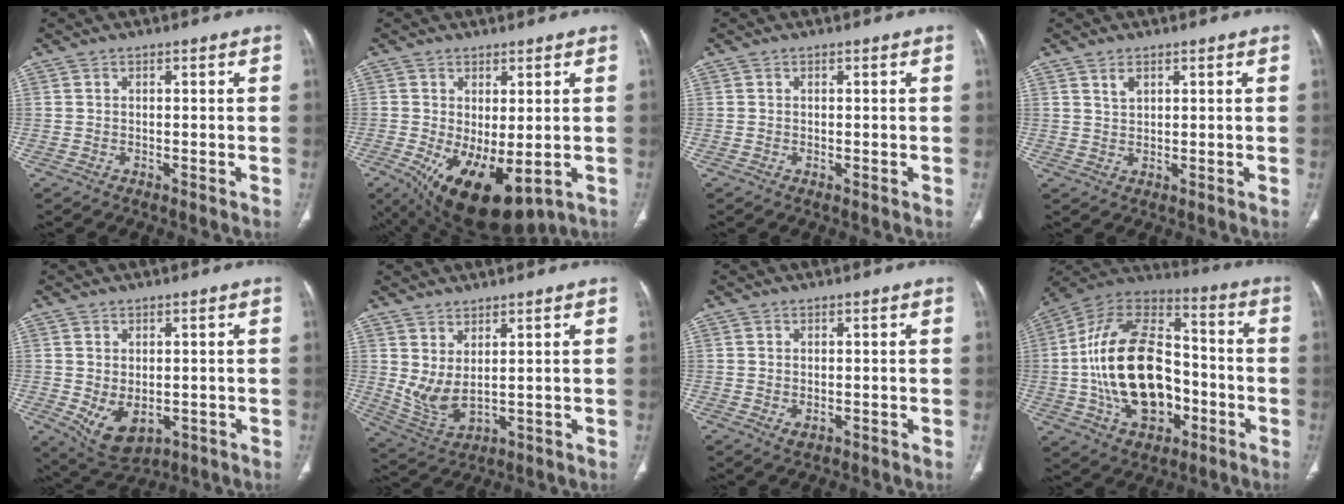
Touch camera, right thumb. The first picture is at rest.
{"total": 13.1, "force": [-3.6, 6.1, 11.1], "torque": [-0.184, -0.018, -0.030]}
{"total": 0.0}
{"total": 2.3, "force": [1.4, 1.2, 1.3], "torque": [-0.024, -0.007, 0.033]}
{"total": 7.4, "force": [-1.3, 4.7, 5.5], "torque": [-0.086, -0.009, 0.002]}
{"total": 7.0, "force": [2.2, 2.8, 6.0], "torque": [-0.125, -0.027, 0.062]}
{"total": 1.5, "force": [-0.2, 1.0, 1.1], "torque": [-0.020, -0.005, 0.003]}
{"total": 26.7, "force": [-3.8, 16.9, 20.3], "torque": [-0.347, 0.028, -0.057]}